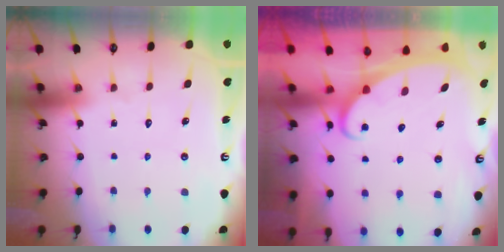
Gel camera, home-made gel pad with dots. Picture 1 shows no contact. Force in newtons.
{"total": 2.3, "press": 2.3, "slide": 0.4}